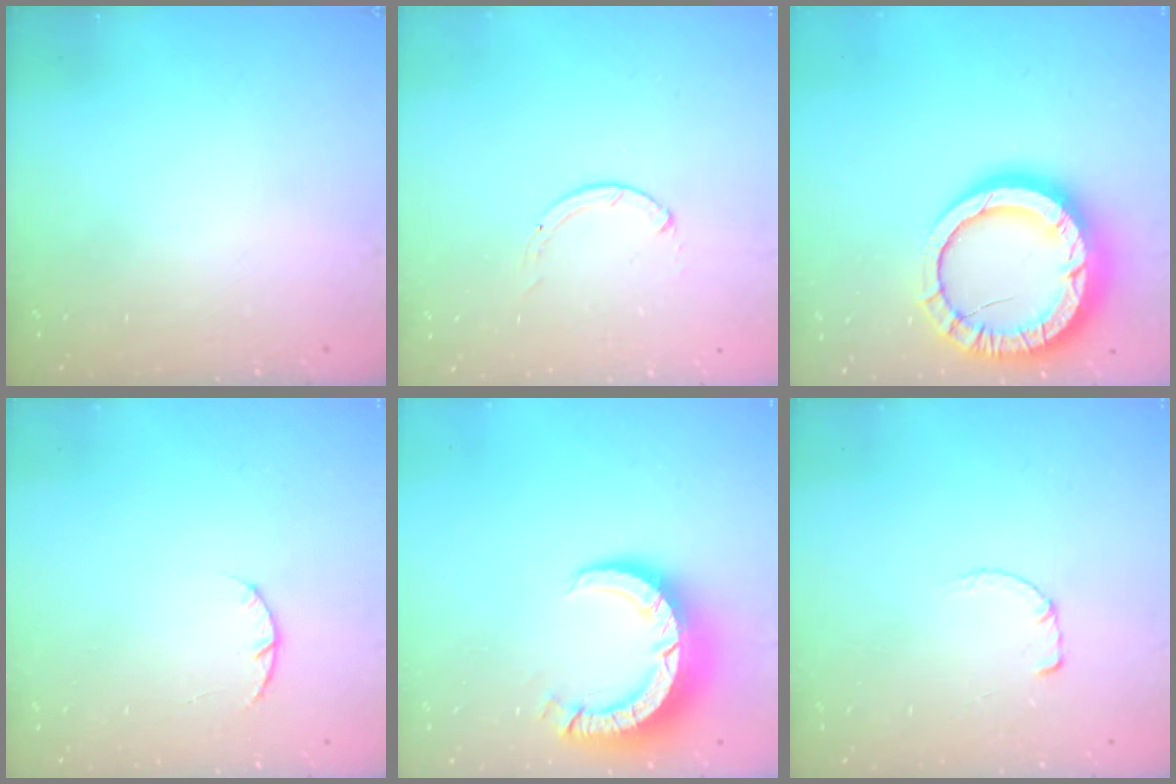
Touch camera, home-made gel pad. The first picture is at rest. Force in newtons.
{"total": 0.0}
{"total": 19.9, "press": 19.8, "slide": 2.0}
{"total": 2.9, "press": 2.9, "slide": 0.5}
{"total": 10.6, "press": 10.5, "slide": 1.0}
{"total": 0.7, "press": 0.6, "slide": 0.2}